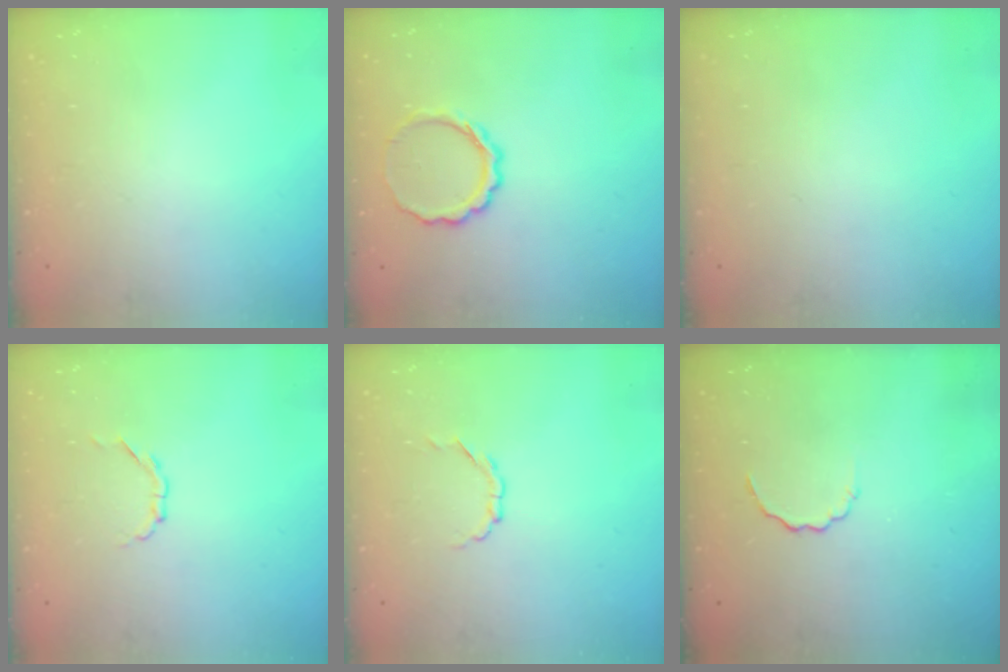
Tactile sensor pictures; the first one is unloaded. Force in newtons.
{"total": 7.7, "press": 7.5, "slide": 1.4}
{"total": 0.0}
{"total": 2.1, "press": 2.1, "slide": 0.6}
{"total": 2.8, "press": 2.7, "slide": 0.8}
{"total": 2.9, "press": 2.8, "slide": 0.8}